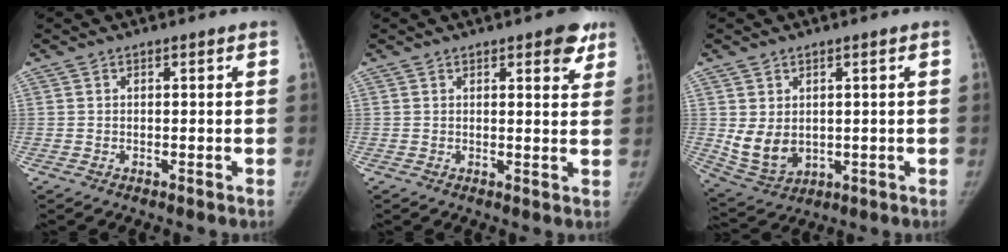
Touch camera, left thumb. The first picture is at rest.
{"total": 5.1, "force": [3.1, 2.0, 3.6], "torque": [-0.022, -0.012, 0.031]}
{"total": 7.1, "force": [0.5, 5.3, 4.8], "torque": [-0.072, -0.013, 0.032]}